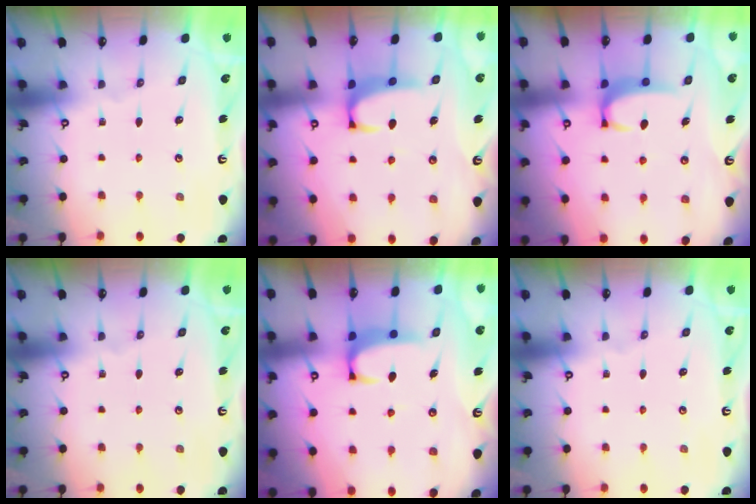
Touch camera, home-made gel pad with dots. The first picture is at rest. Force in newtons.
{"total": 2.5, "press": 2.4, "slide": 0.8}
{"total": 3.4, "press": 3.4, "slide": 0.4}
{"total": 0.0}
{"total": 2.0, "press": 2.0, "slide": 0.3}
{"total": 0.0}